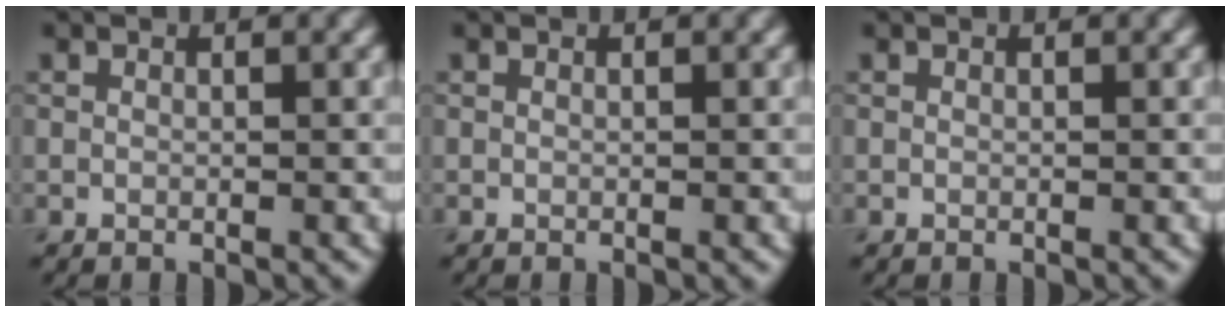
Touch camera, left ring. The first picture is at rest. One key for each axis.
{"total": 0.0}
{"total": 0.0}